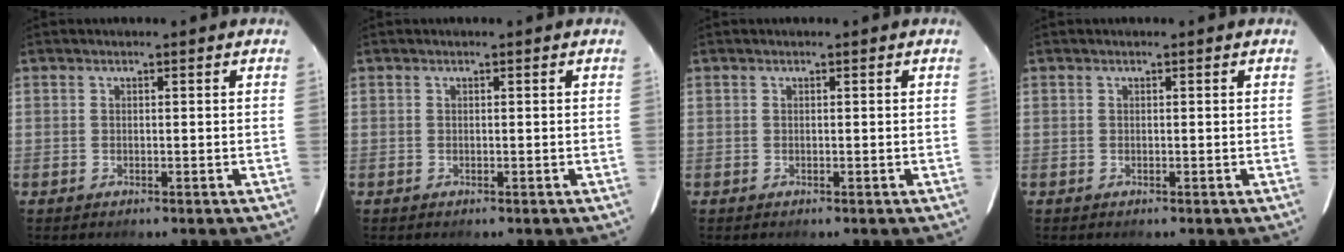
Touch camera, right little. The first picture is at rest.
{"total": 0.0}
{"total": 0.0}
{"total": 0.0}